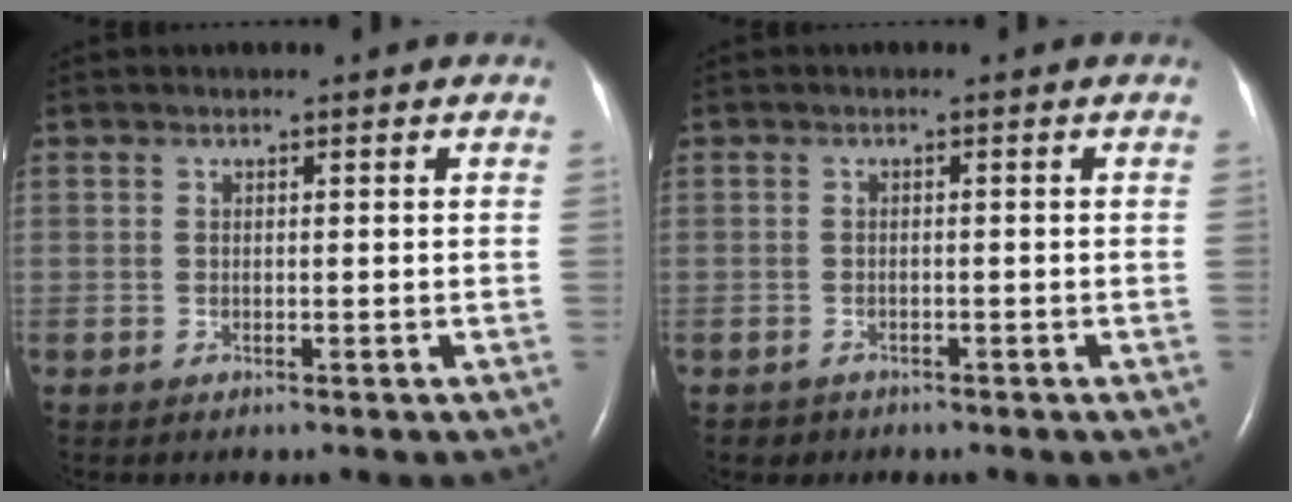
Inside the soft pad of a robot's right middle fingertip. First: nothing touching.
{"total": 1.3, "force": [-0.9, 0.9, -0.1], "torque": [-0.006, 0.003, -0.014]}